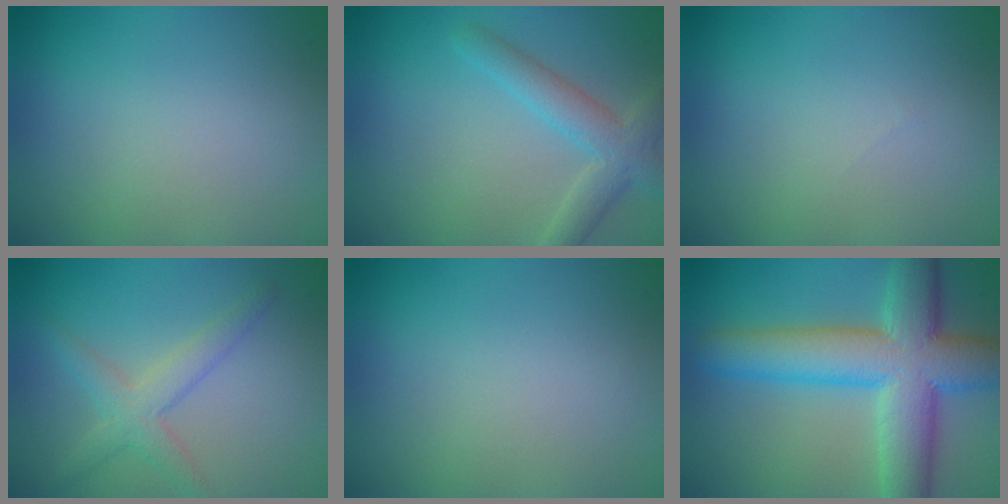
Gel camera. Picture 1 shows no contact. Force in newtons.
{"total": 4.1, "press": 4.1, "slide": 0.2}
{"total": 0.0}
{"total": 3.0, "press": 3.0, "slide": 0.1}
{"total": 0.0}
{"total": 10.8, "press": 10.8, "slide": 0.4}